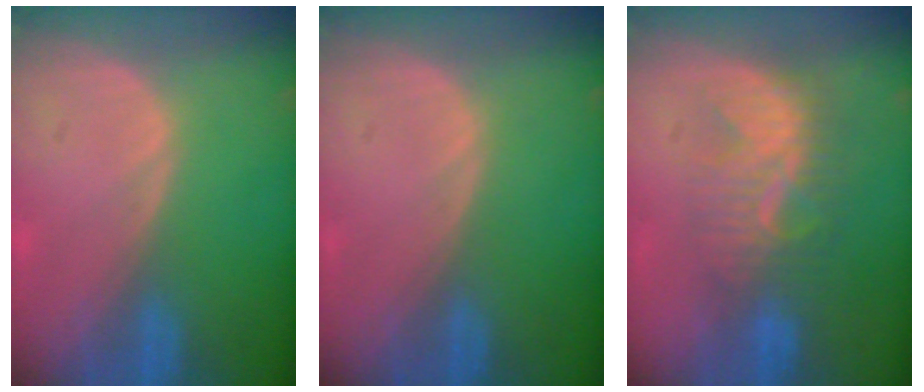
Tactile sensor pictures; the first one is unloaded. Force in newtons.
{"total": 0.0}
{"total": 7.9, "press": 7.6, "slide": 1.9}